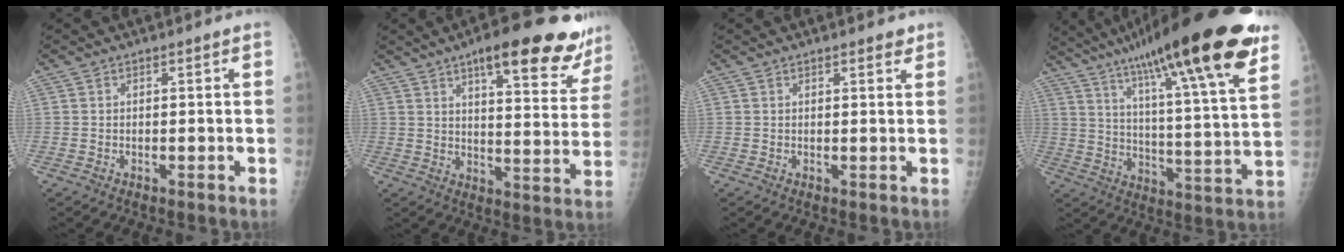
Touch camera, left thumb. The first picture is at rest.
{"total": 20.3, "force": [13.8, 5.6, 13.8], "torque": [-0.146, -0.052, 0.177]}
{"total": 2.1, "force": [1.6, 0.7, 1.2], "torque": [-0.008, -0.005, 0.017]}
{"total": 28.4, "force": [18.5, 3.9, 21.2], "torque": [-0.324, -0.044, 0.282]}